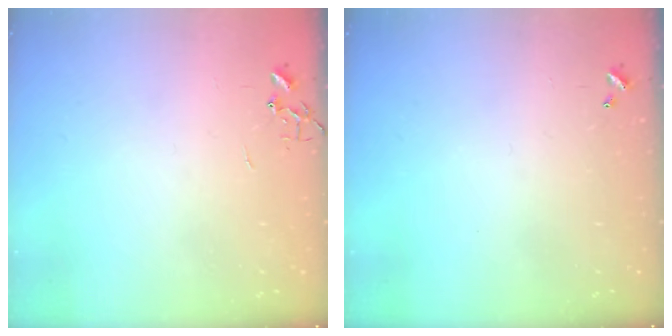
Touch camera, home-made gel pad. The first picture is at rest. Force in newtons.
{"total": 0.0}